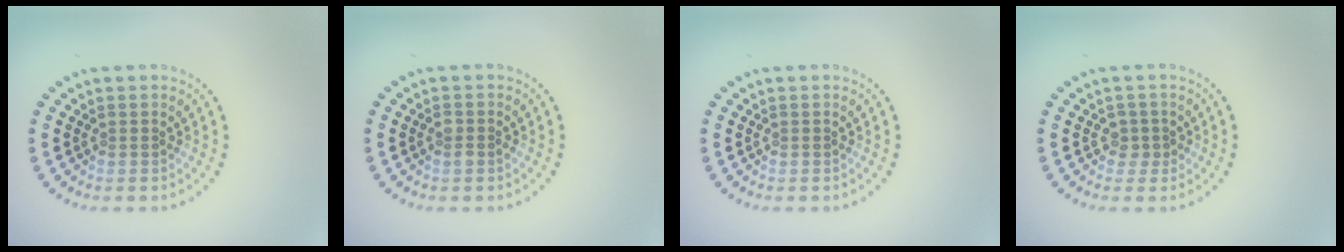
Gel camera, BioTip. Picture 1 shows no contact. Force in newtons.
{"total": 1.1, "press": 1.0, "slide": 0.4}
{"total": 0.0}
{"total": 1.4, "press": 1.1, "slide": 0.9}